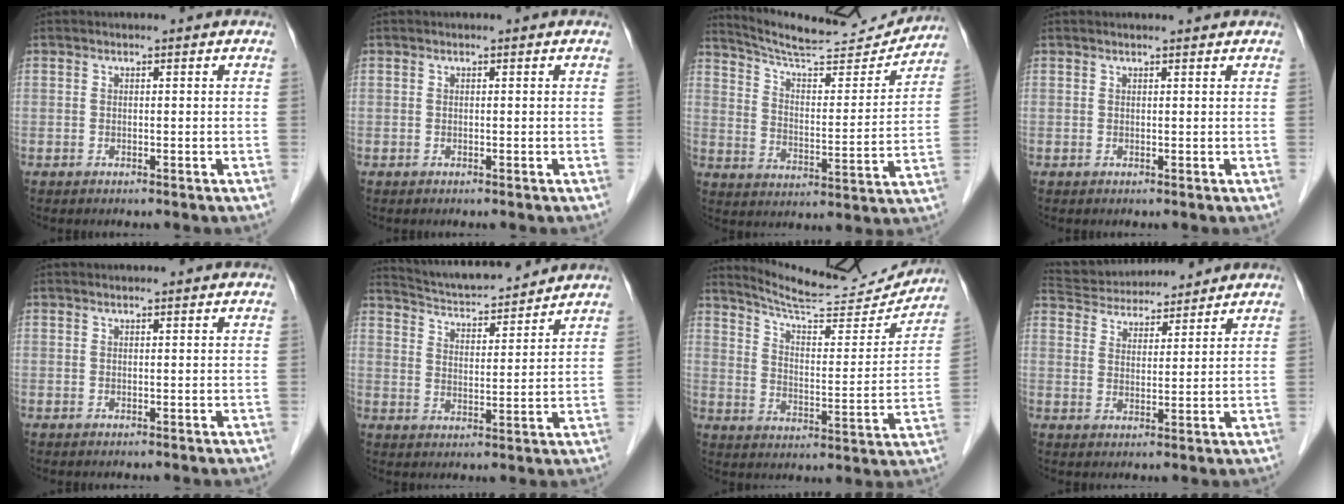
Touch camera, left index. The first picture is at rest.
{"total": 0.0}
{"total": 18.3, "force": [17.5, 1.7, 5.1], "torque": [-0.087, -0.023, 0.255]}
{"total": 1.9, "force": [1.8, 0.1, 0.5], "torque": [-0.009, 0.010, 0.024]}
{"total": 0.8, "force": [0.8, 0.0, 0.3], "torque": [-0.009, 0.012, 0.015]}
{"total": 13.2, "force": [12.6, 1.5, 3.7], "torque": [-0.068, 0.014, 0.198]}
{"total": 17.5, "force": [17.0, 1.5, 4.1], "torque": [-0.070, -0.038, 0.236]}
{"total": 13.0, "force": [12.2, 2.9, 3.5], "torque": [-0.065, 0.036, 0.200]}